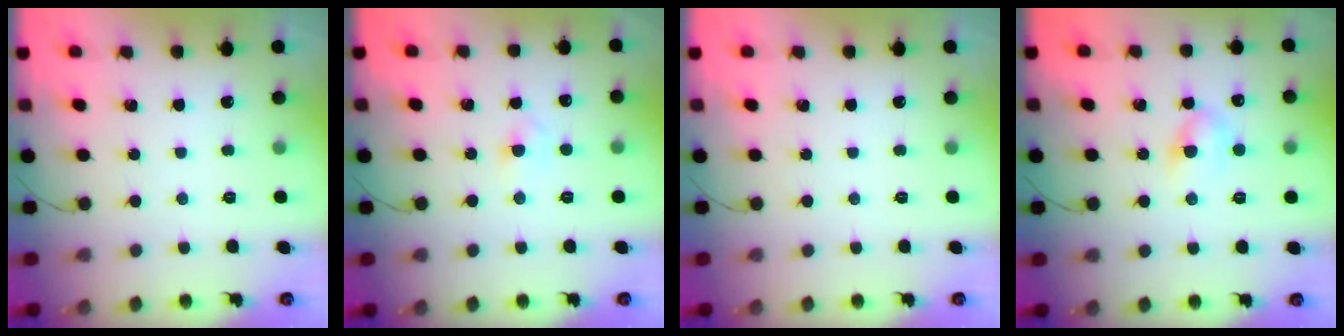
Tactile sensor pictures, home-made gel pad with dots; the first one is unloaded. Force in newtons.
{"total": 2.1, "press": 1.9, "slide": 0.9}
{"total": 0.0}
{"total": 5.5, "press": 5.4, "slide": 1.4}